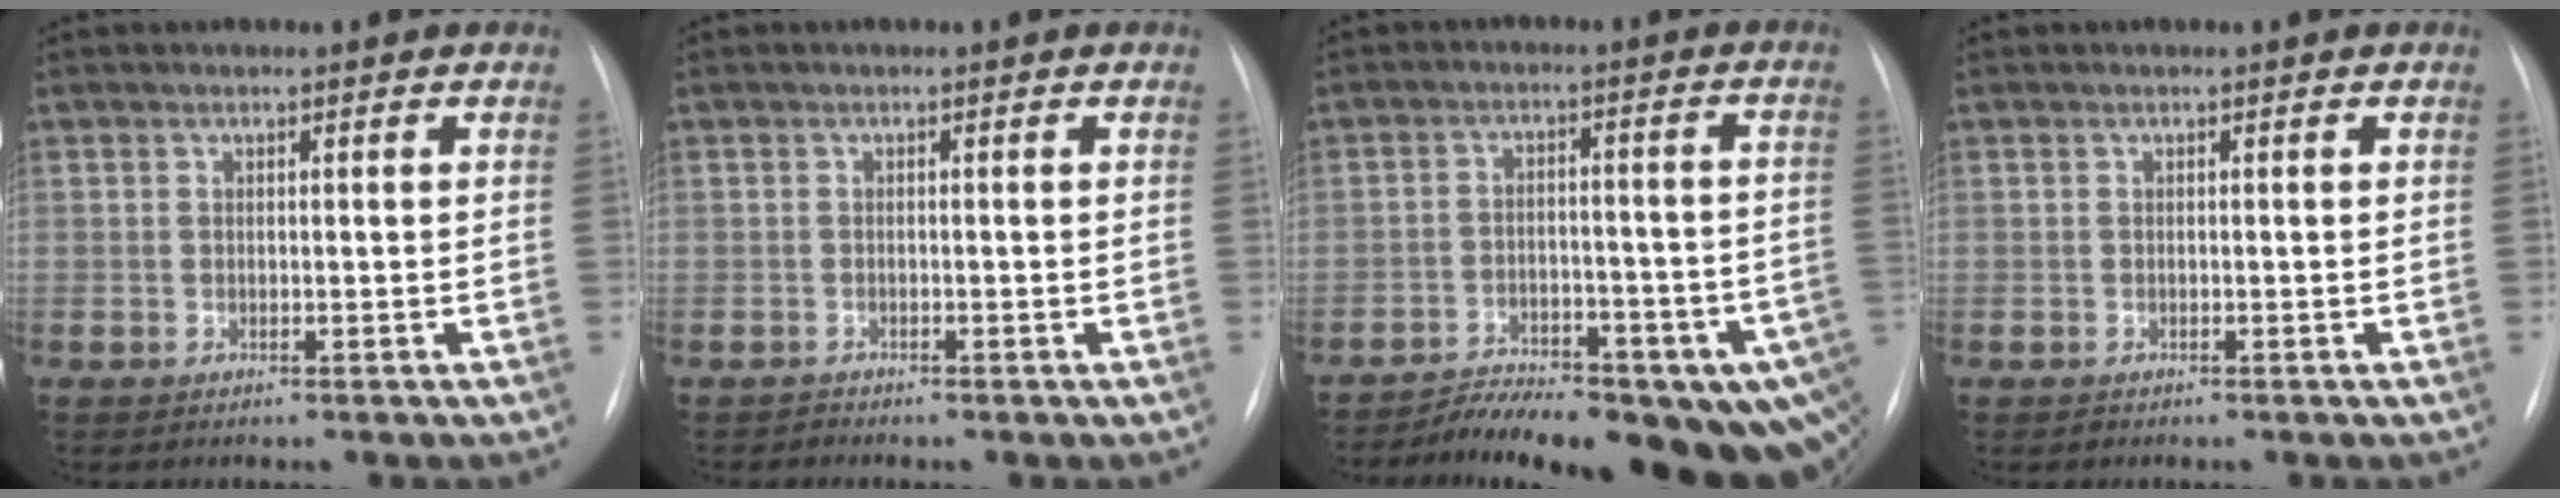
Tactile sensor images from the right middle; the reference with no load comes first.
{"total": 0.6, "force": [-0.5, 0.1, -0.2], "torque": [-0.002, -0.004, -0.010]}
{"total": 20.3, "force": [-15.4, 6.2, 11.8], "torque": [-0.121, 0.013, -0.200]}
{"total": 0.0}